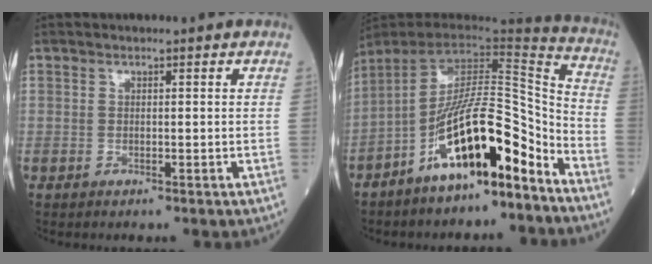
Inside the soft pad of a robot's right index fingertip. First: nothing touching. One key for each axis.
{"total": 17.3, "fx": -9.9, "fy": 3.6, "fz": 13.7, "tx": -0.236, "ty": 0.018, "tz": -0.168}